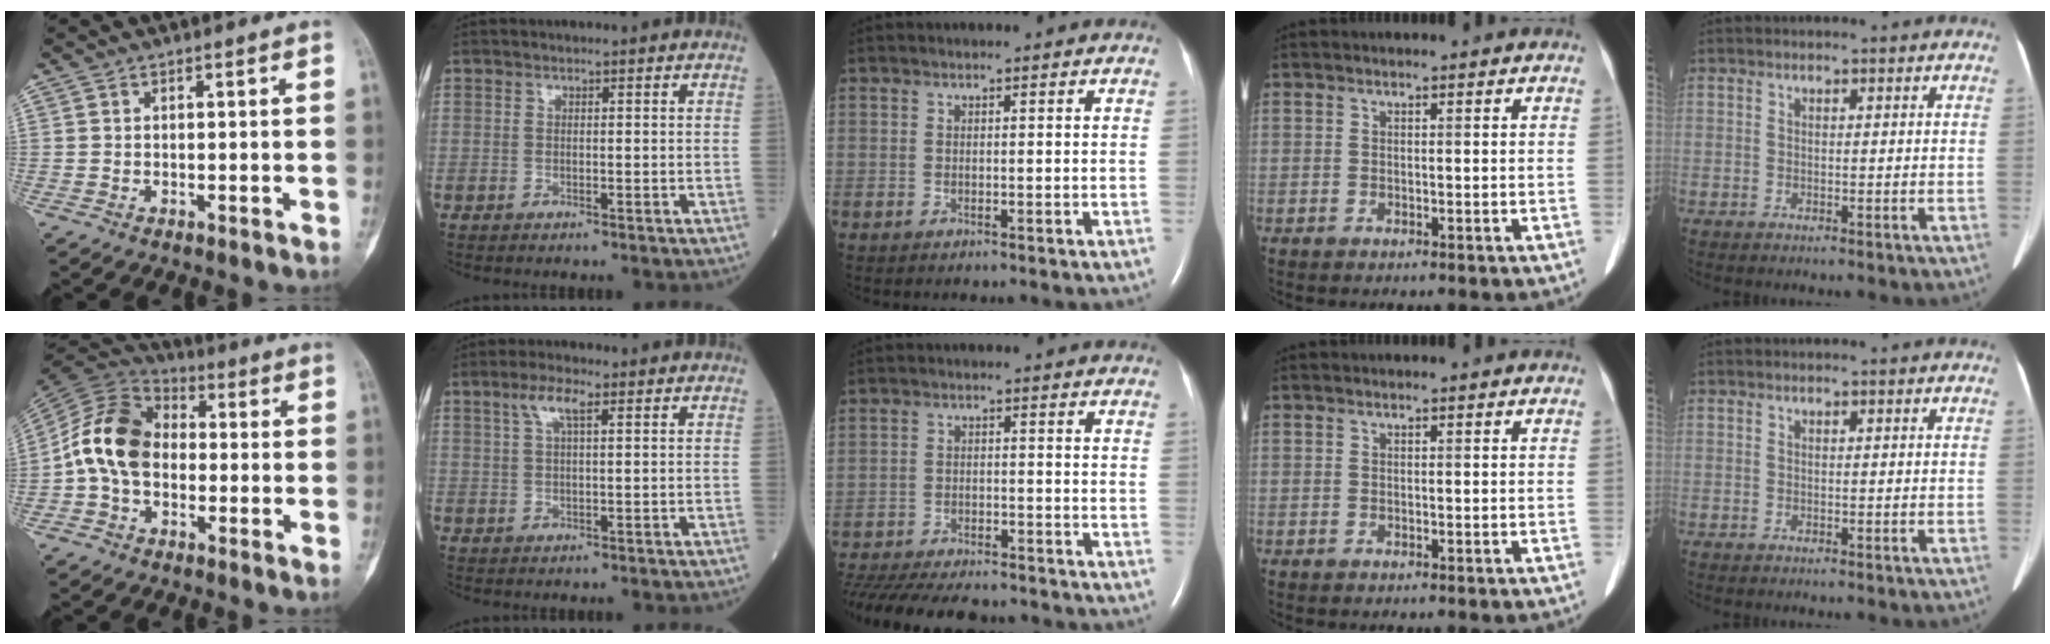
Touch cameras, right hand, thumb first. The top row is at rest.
{"thumb": {"total": 12.9, "force": [-1.2, 9.3, 8.9], "torque": [-0.155, 0.034, -0.038]}, "index": {"total": 3.7, "force": [1.9, 0.7, 3.1], "torque": [-0.068, 0.012, 0.039]}, "middle": {"total": 19.4, "force": [-17.0, 4.8, 8.1], "torque": [-0.208, -0.034, -0.244]}}